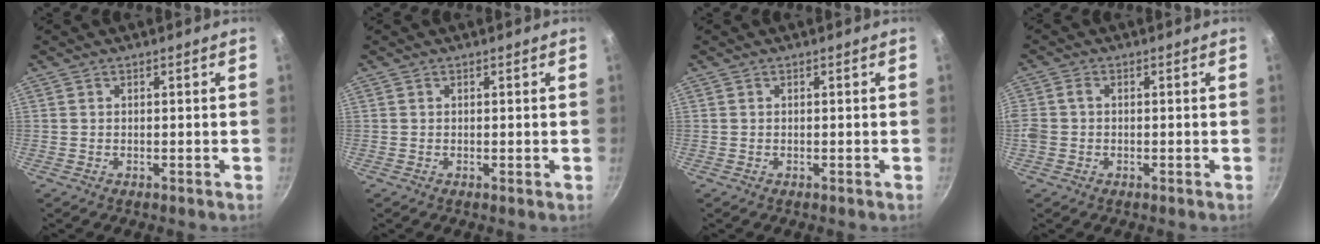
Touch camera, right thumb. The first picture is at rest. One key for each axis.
{"total": 0.0}
{"total": 0.0}
{"total": 3.3, "fx": -0.4, "fy": 2.6, "fz": 1.9, "tx": -0.043, "ty": 0.005, "tz": -0.015}